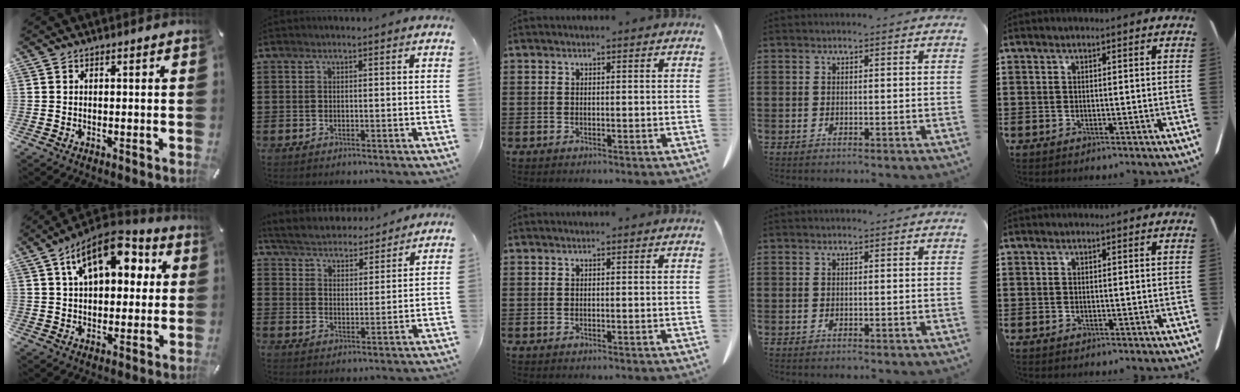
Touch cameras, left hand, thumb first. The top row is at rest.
{"thumb": {"total": 14.8, "force": [6.2, 8.8, 10.1], "torque": [-0.159, -0.014, 0.106]}, "index": {"total": 4.4, "force": [4.4, 0.4, 0.0], "torque": [-0.025, -0.029, 0.074]}}